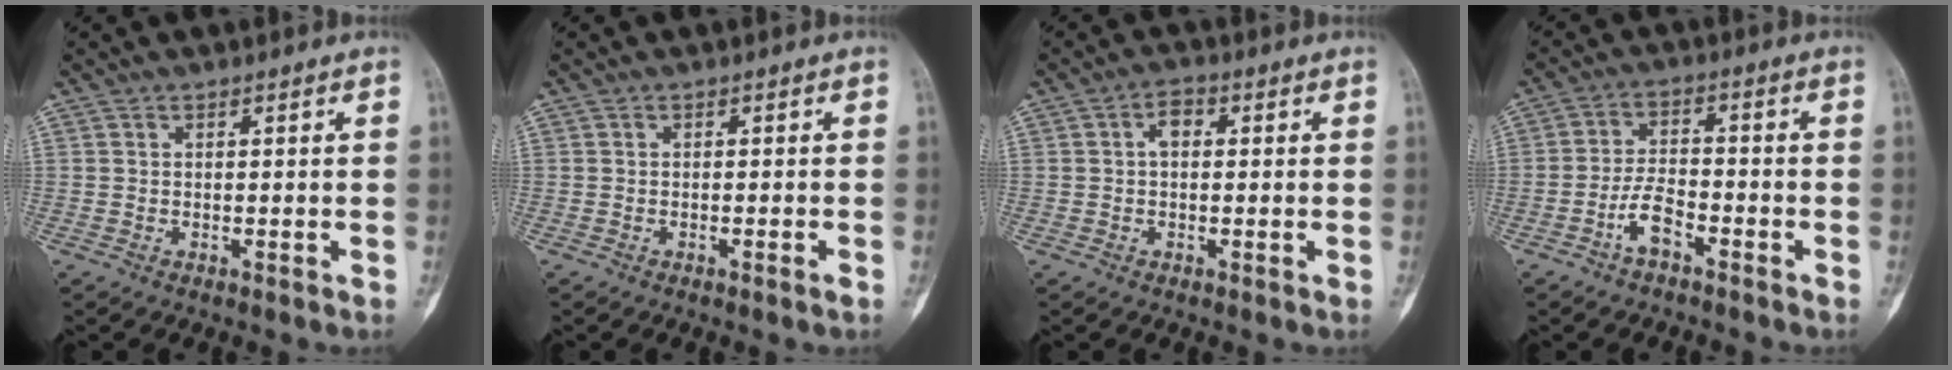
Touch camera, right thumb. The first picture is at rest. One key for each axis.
{"total": 0.9, "fx": -0.5, "fy": 0.0, "fz": 0.7, "tx": -0.016, "ty": -0.001, "tz": -0.008}
{"total": 3.0, "fx": 0.4, "fy": 1.9, "fz": 2.3, "tx": -0.030, "ty": 0.012, "tz": 0.001}
{"total": 5.3, "fx": -3.1, "fy": 2.3, "fz": 3.6, "tx": -0.068, "ty": 0.027, "tz": -0.060}